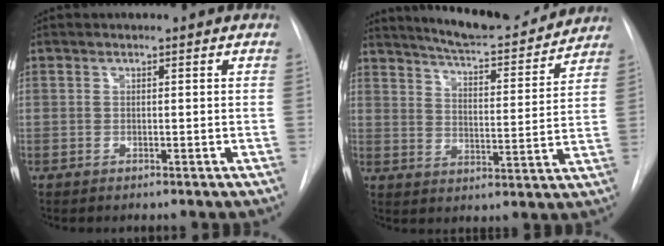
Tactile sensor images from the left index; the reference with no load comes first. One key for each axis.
{"total": 16.7, "fx": 15.4, "fy": 2.4, "fz": 6.0, "tx": -0.089, "ty": -0.013, "tz": 0.213}